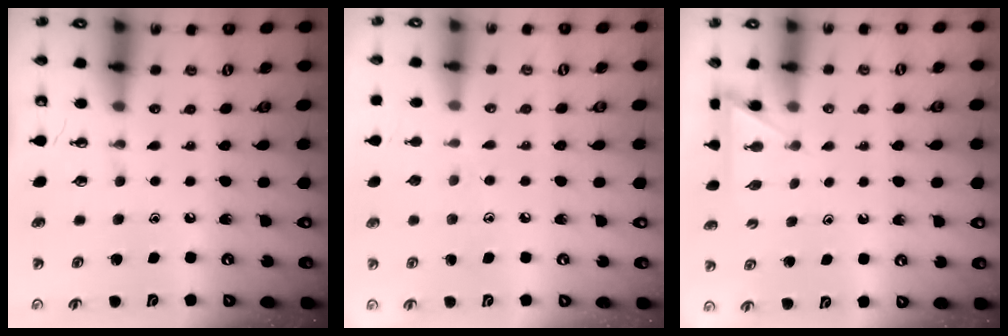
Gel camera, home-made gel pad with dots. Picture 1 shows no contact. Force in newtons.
{"total": 6.1, "press": 6.1, "slide": 0.5}
{"total": 3.1, "press": 3.0, "slide": 0.3}